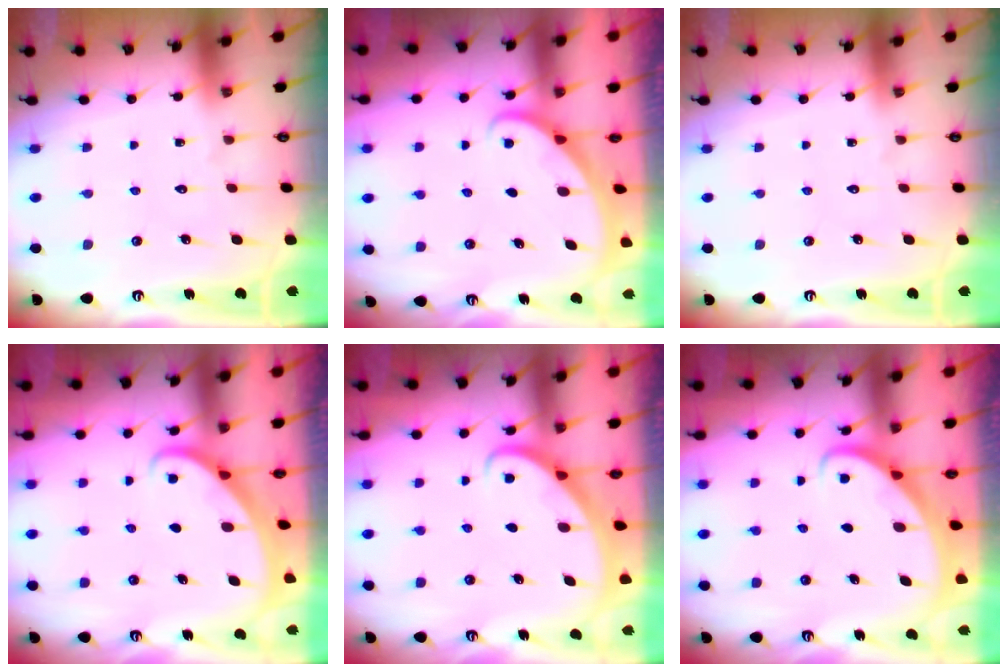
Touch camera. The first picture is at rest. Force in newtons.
{"total": 1.6, "press": 1.6, "slide": 0.1}
{"total": 0.0}
{"total": 1.9, "press": 1.9, "slide": 0.0}
{"total": 2.7, "press": 2.7, "slide": 0.2}
{"total": 2.6, "press": 2.6, "slide": 0.2}